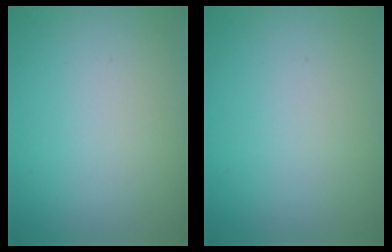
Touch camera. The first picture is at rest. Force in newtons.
{"total": 0.0}